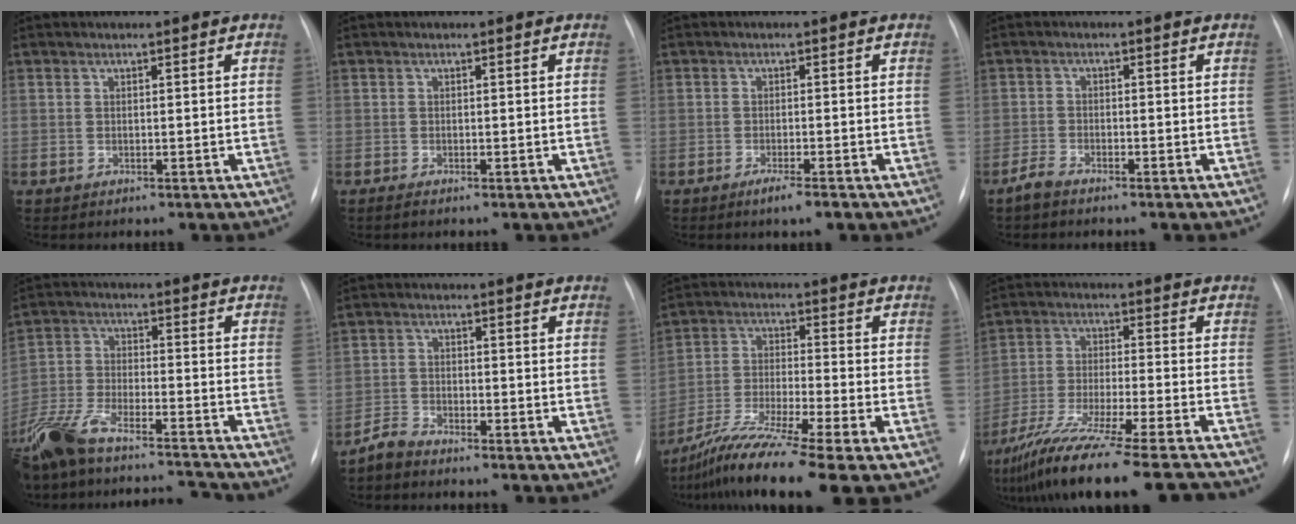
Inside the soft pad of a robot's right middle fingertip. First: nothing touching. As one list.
[{"total": 0.7, "force": [-0.5, 0.0, 0.5], "torque": [-0.017, -0.005, -0.008]}, {"total": 2.8, "force": [-1.9, 0.1, 2.0], "torque": [-0.040, -0.007, -0.031]}, {"total": 2.2, "force": [-1.9, 0.3, 1.0], "torque": [-0.034, -0.006, -0.038]}, {"total": 17.2, "force": [-15.5, 2.0, 7.0], "torque": [-0.159, 0.005, -0.270]}, {"total": 2.8, "force": [-2.7, 0.4, 0.4], "torque": [-0.015, -0.009, -0.055]}, {"total": 12.4, "force": [-9.3, -1.2, 8.0], "torque": [-0.158, -0.029, -0.165]}, {"total": 18.8, "force": [-15.9, -1.1, 10.0], "torque": [-0.179, -0.051, -0.266]}]